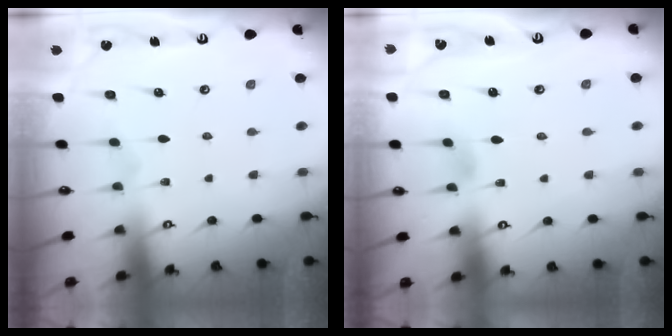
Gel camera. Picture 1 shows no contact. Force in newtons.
{"total": 2.9, "press": 2.8, "slide": 0.3}